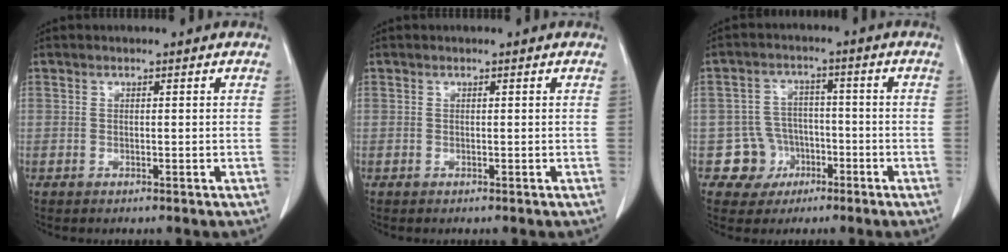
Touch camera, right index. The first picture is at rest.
{"total": 0.0}
{"total": 5.9, "force": [-2.3, 5.5, -0.1], "torque": [0.008, 0.017, -0.032]}